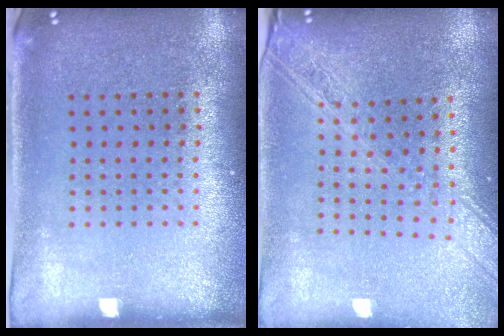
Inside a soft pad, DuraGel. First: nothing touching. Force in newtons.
{"total": 2.2, "press": 1.9, "slide": 1.2}